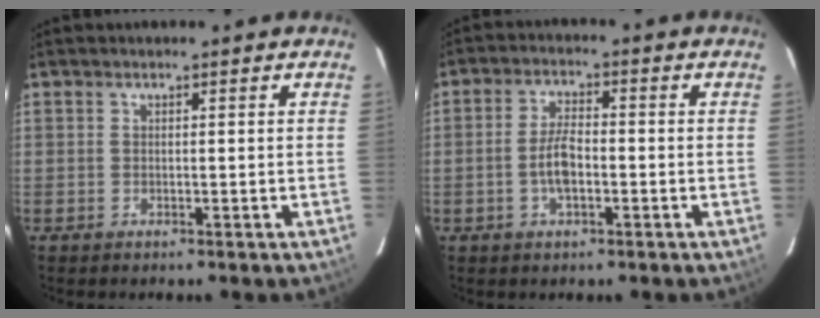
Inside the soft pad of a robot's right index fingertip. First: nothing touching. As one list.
[{"total": 5.2, "force": [-1.5, 2.1, 4.5], "torque": [-0.095, 0.006, -0.027]}]